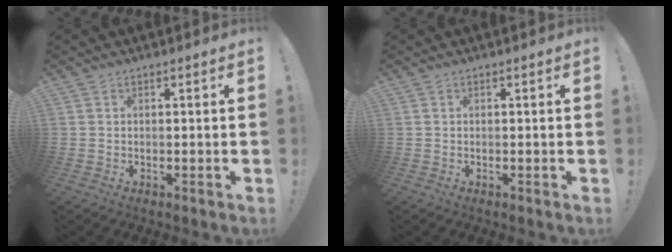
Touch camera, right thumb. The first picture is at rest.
{"total": 0.0}